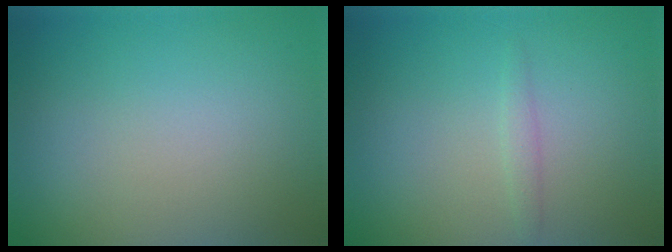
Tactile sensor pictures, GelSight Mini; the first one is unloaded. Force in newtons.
{"total": 0.9, "press": 0.9, "slide": 0.1}